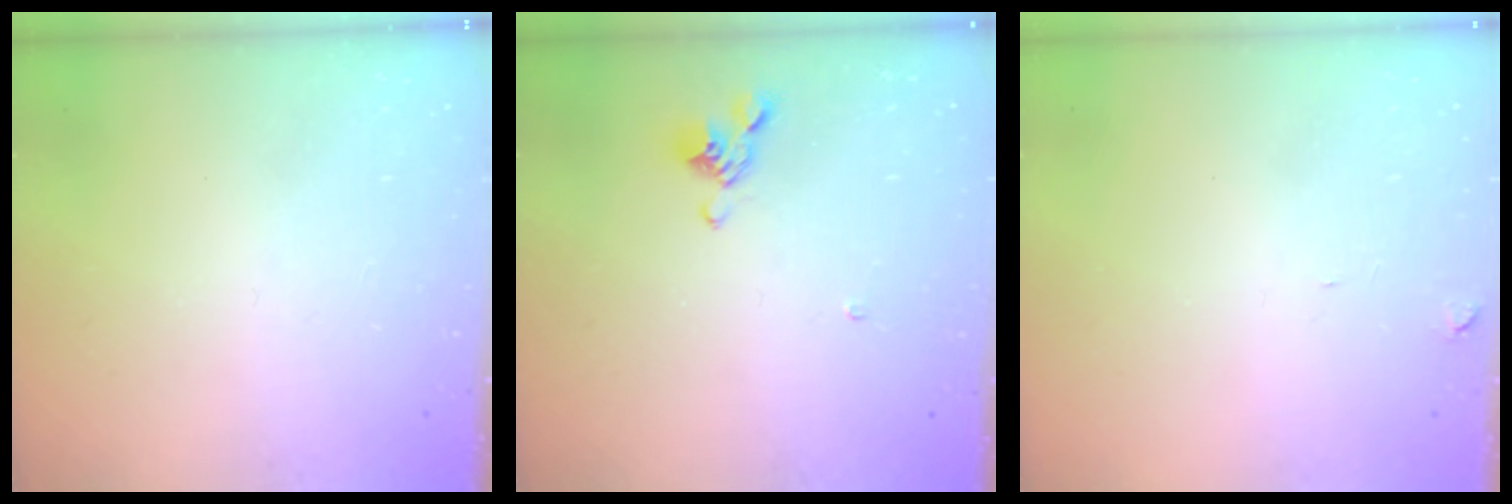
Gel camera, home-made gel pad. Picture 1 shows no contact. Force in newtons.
{"total": 1.8, "press": 1.5, "slide": 1.0}
{"total": 1.3, "press": 1.2, "slide": 0.5}